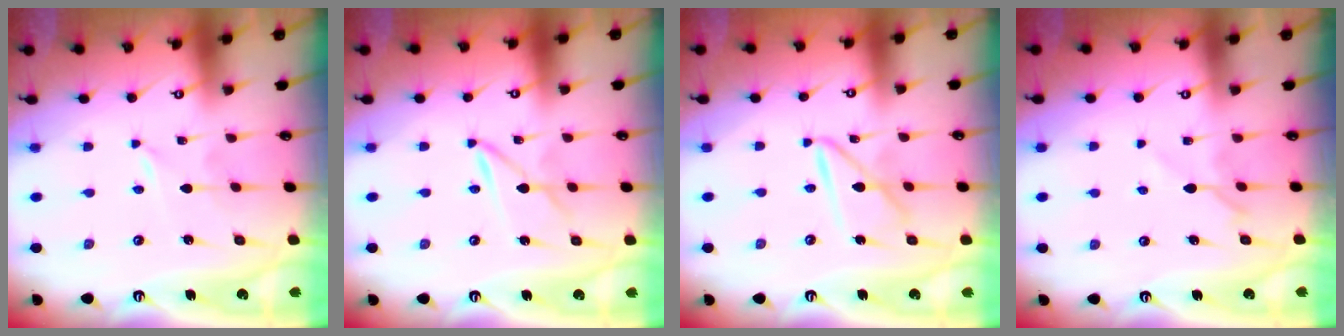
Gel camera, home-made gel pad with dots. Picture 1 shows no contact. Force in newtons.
{"total": 2.1, "press": 2.1, "slide": 0.2}
{"total": 9.8, "press": 9.8, "slide": 0.9}
{"total": 5.8, "press": 5.8, "slide": 0.7}